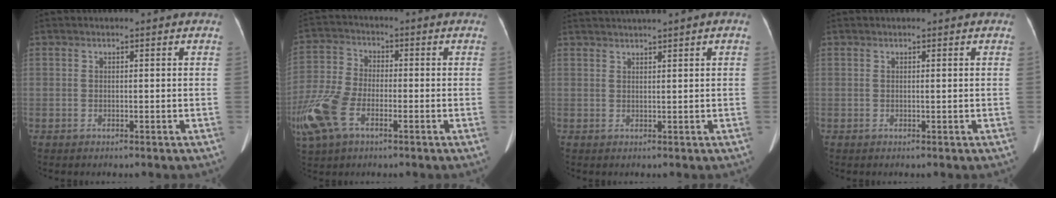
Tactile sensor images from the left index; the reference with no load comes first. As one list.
[{"total": 11.8, "force": [-5.1, 6.2, 8.7], "torque": [-0.221, -0.004, -0.098]}, {"total": 2.7, "force": [2.2, -0.2, 1.6], "torque": [-0.028, 0.023, 0.041]}, {"total": 0.0}]